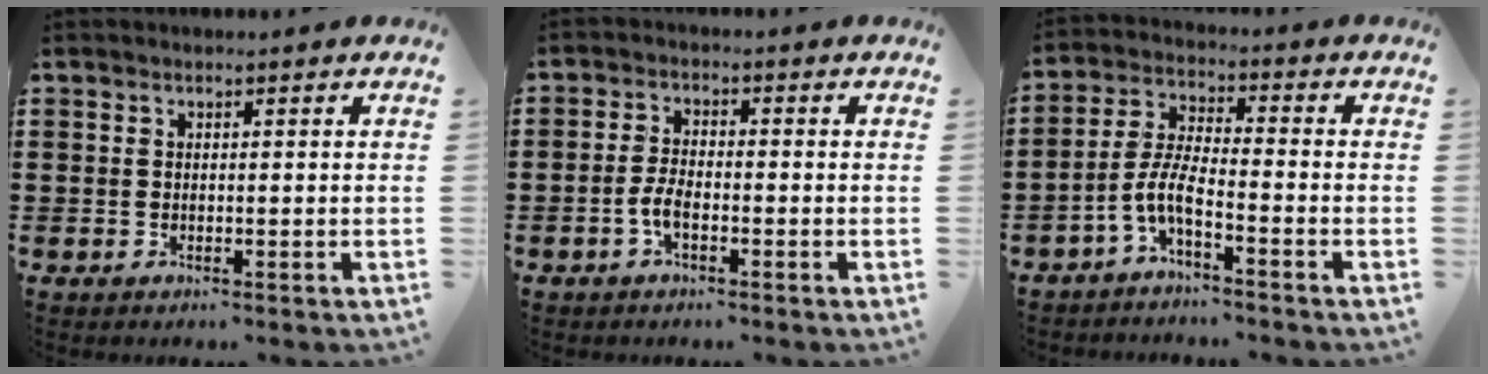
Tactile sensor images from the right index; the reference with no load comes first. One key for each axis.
{"total": 3.4, "fx": -1.4, "fy": 1.3, "fz": 2.7, "tx": -0.070, "ty": -0.003, "tz": -0.032}
{"total": 5.6, "fx": -3.5, "fy": 0.9, "fz": 4.3, "tx": -0.112, "ty": -0.012, "tz": -0.075}